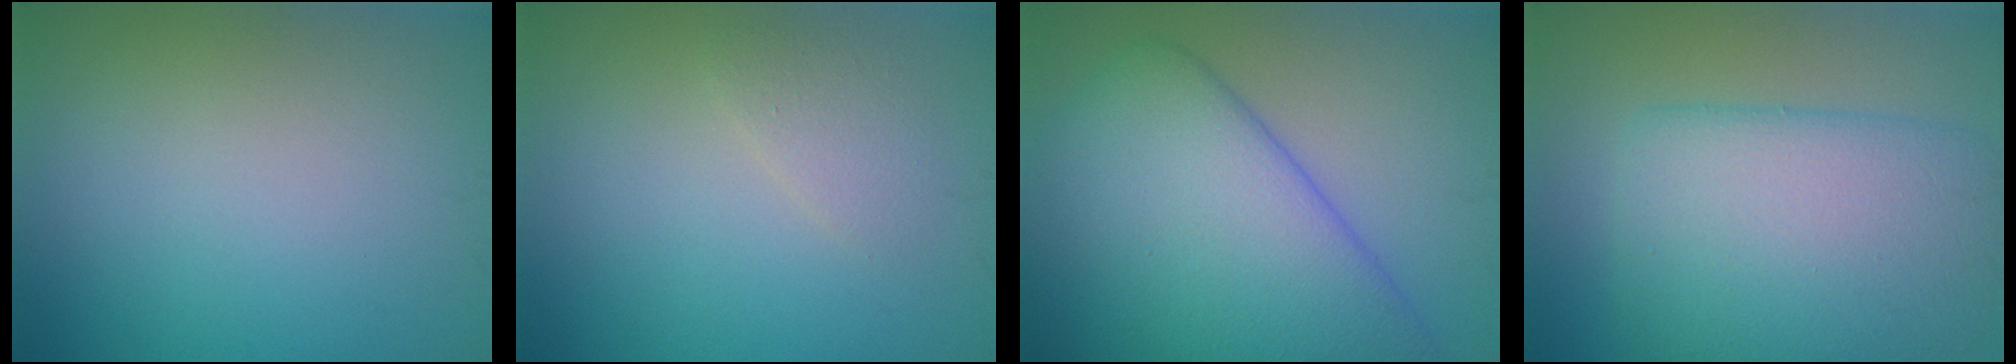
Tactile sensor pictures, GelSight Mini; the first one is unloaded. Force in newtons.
{"total": 1.5, "press": 1.5, "slide": 0.1}
{"total": 12.0, "press": 12.0, "slide": 0.5}
{"total": 9.0, "press": 9.0, "slide": 0.3}